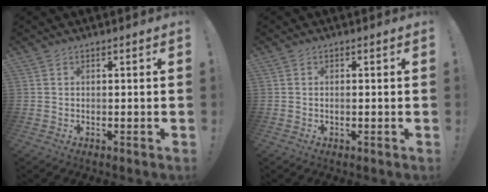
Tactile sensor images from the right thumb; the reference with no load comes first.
{"total": 0.8, "force": [-0.4, 0.0, 0.7], "torque": [-0.004, -0.004, -0.008]}